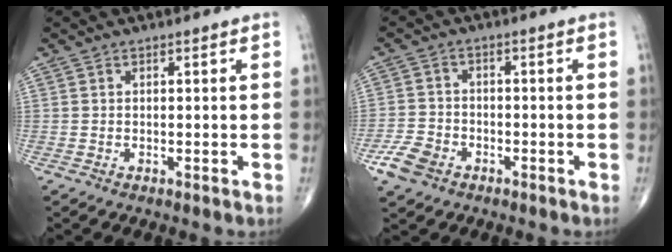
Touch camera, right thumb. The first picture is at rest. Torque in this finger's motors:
{"motor_torque": [2.75, 2.26, 0.15, -0.62, 0.02]}